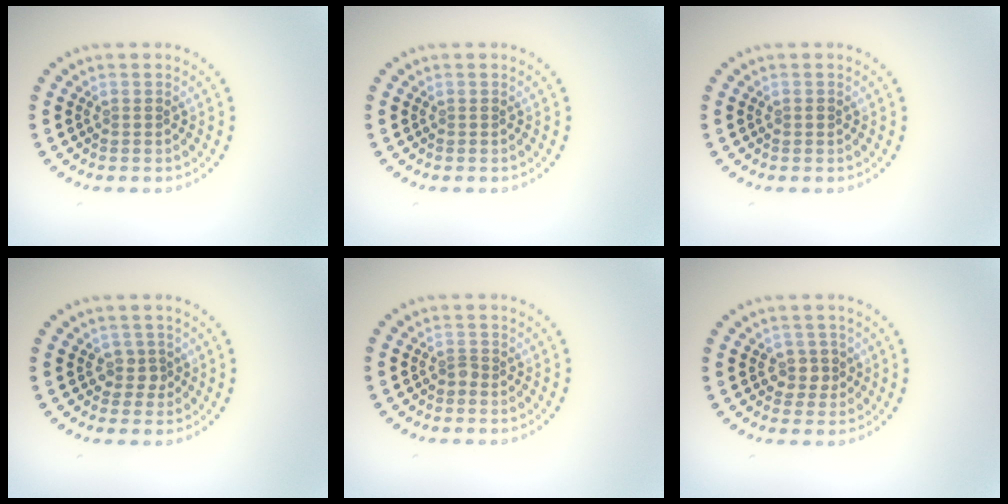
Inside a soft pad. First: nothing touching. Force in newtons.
{"total": 0.0}
{"total": 0.5, "press": 0.5, "slide": 0.1}
{"total": 1.5, "press": 1.2, "slide": 0.9}
{"total": 0.8, "press": 0.5, "slide": 0.6}
{"total": 1.6, "press": 1.5, "slide": 0.7}